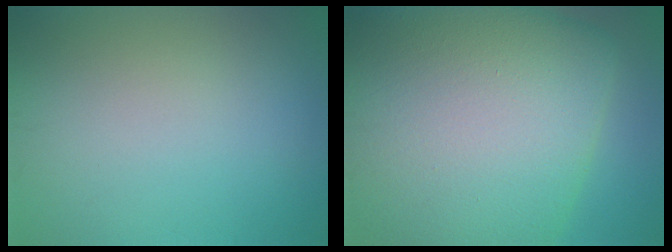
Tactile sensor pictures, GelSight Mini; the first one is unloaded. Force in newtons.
{"total": 19.1, "press": 19.1, "slide": 1.1}